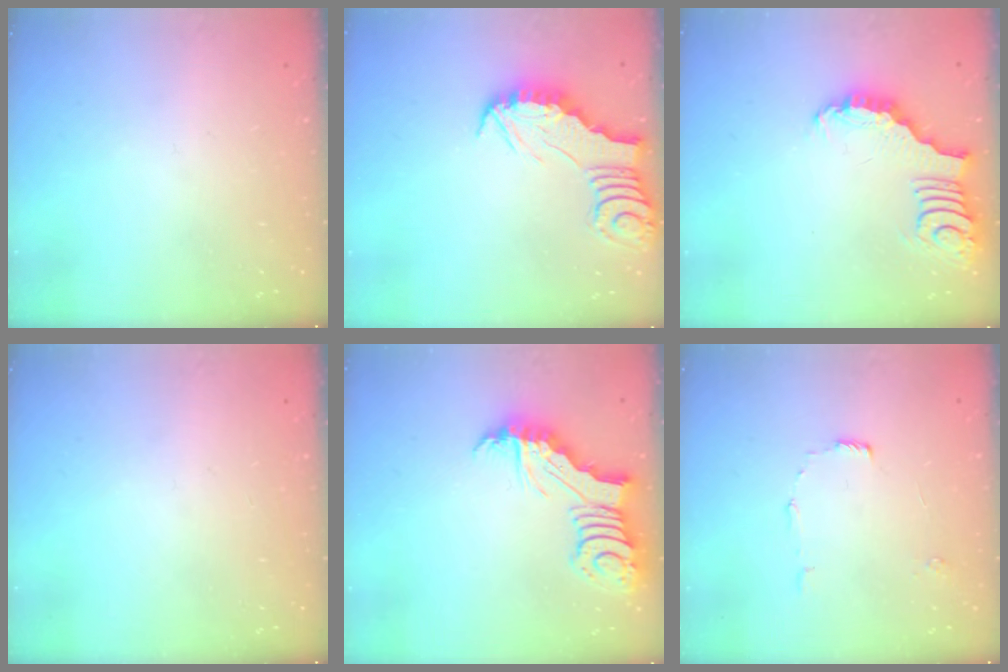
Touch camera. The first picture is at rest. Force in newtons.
{"total": 2.5, "press": 2.5, "slide": 0.2}
{"total": 3.4, "press": 3.4, "slide": 0.5}
{"total": 0.0}
{"total": 5.6, "press": 5.5, "slide": 0.7}
{"total": 6.0, "press": 5.9, "slide": 0.5}